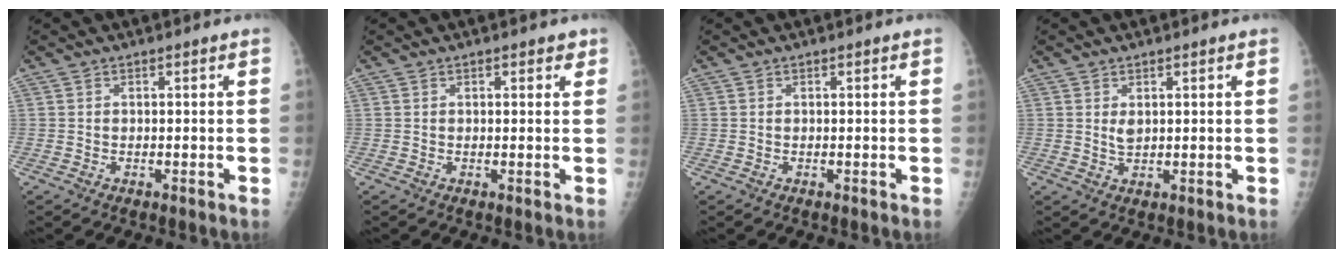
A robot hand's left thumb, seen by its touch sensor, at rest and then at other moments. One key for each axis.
{"total": 2.1, "fx": 1.3, "fy": 1.1, "fz": 1.4, "tx": -0.007, "ty": -0.003, "tz": 0.013}
{"total": 0.0}
{"total": 2.2, "fx": 0.8, "fy": 1.2, "fz": 1.7, "tx": -0.023, "ty": -0.007, "tz": 0.017}